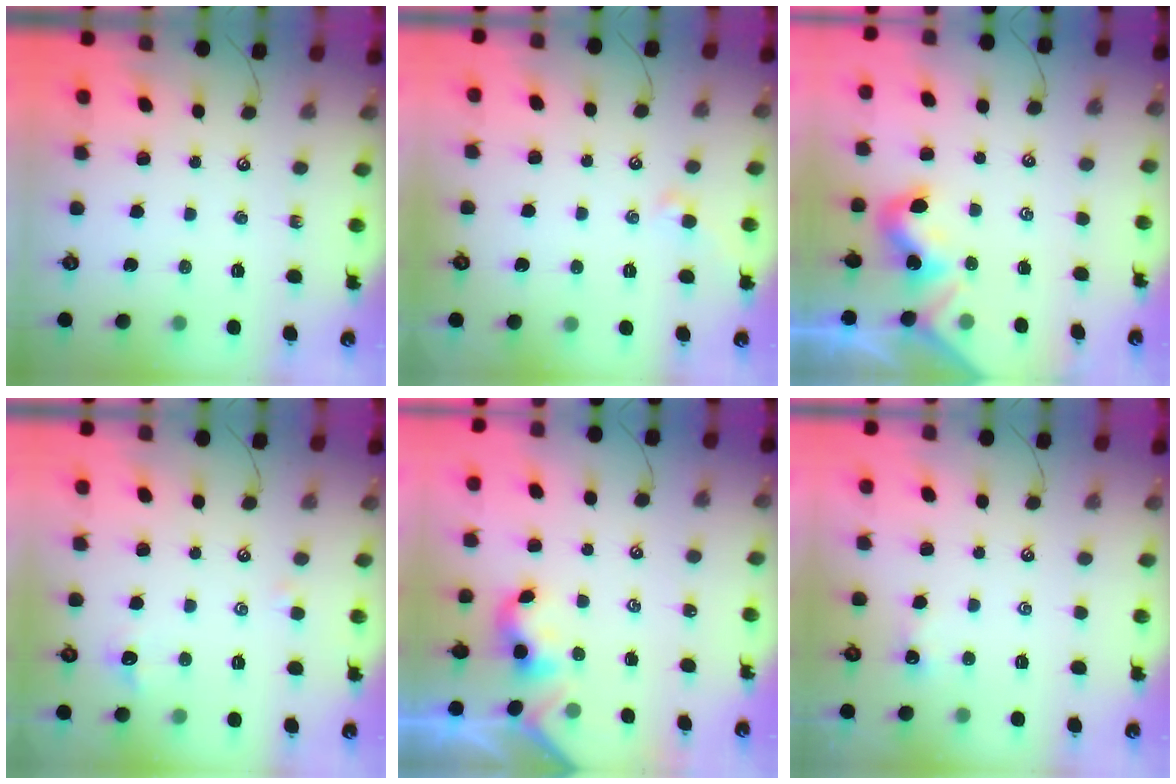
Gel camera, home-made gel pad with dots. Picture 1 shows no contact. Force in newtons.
{"total": 0.7, "press": 0.5, "slide": 0.5}
{"total": 2.0, "press": 1.9, "slide": 0.4}
{"total": 0.8, "press": 0.5, "slide": 0.7}
{"total": 2.2, "press": 2.2, "slide": 0.2}
{"total": 0.0}